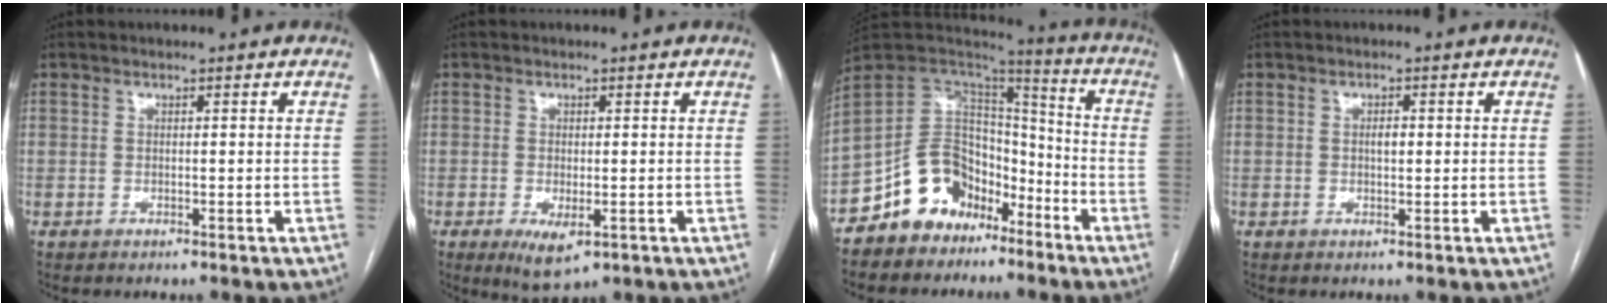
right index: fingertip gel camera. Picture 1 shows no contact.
{"total": 4.5, "force": [-1.7, 1.8, 3.7], "torque": [-0.059, -0.009, -0.015]}
{"total": 12.7, "force": [-8.1, 9.2, 3.6], "torque": [-0.066, 0.077, -0.142]}
{"total": 1.5, "force": [0.1, 0.6, 1.4], "torque": [-0.023, 0.002, 0.003]}